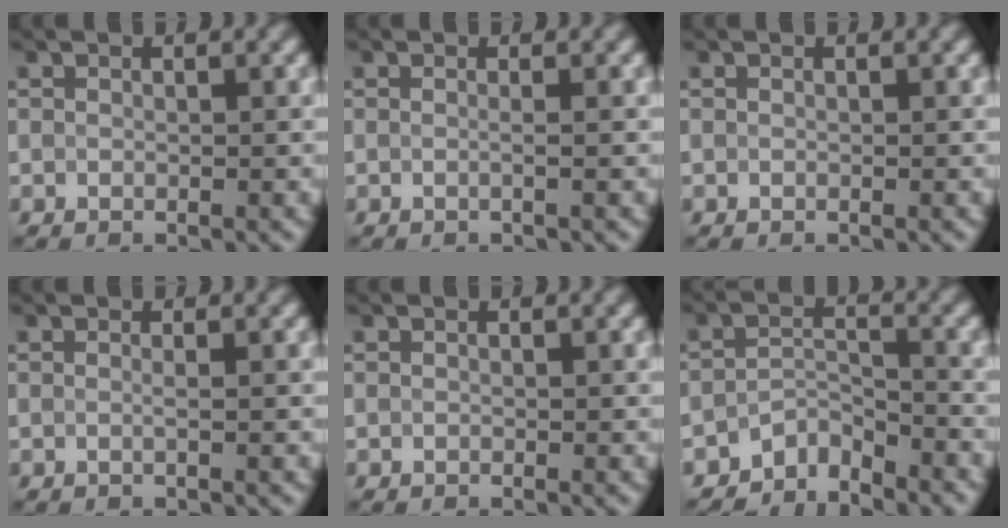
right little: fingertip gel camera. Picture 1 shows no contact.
{"total": 0.9, "force": [-0.1, 0.3, 0.9], "torque": [-0.010, -0.005, -0.009]}
{"total": 0.0}
{"total": 0.7, "force": [-0.1, 0.2, 0.7], "torque": [-0.009, -0.004, -0.005]}
{"total": 0.0}
{"total": 2.9, "force": [-2.7, 0.9, 0.7], "torque": [-0.008, 0.006, -0.055]}